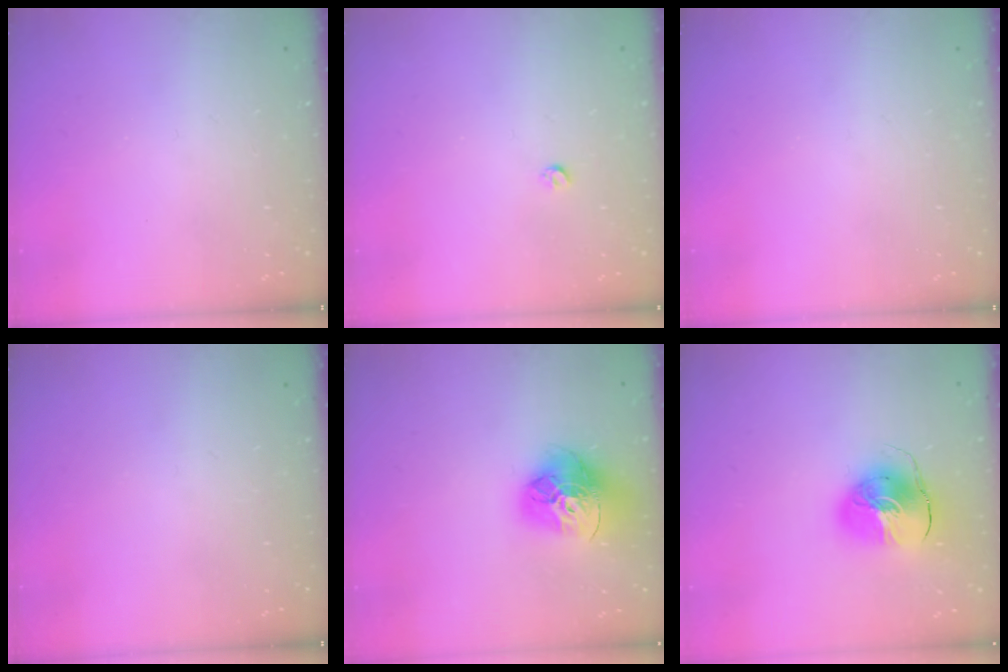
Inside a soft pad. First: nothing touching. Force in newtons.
{"total": 2.8, "press": 2.8, "slide": 0.5}
{"total": 0.0}
{"total": 0.0}
{"total": 18.0, "press": 17.9, "slide": 1.8}
{"total": 10.6, "press": 10.5, "slide": 1.7}